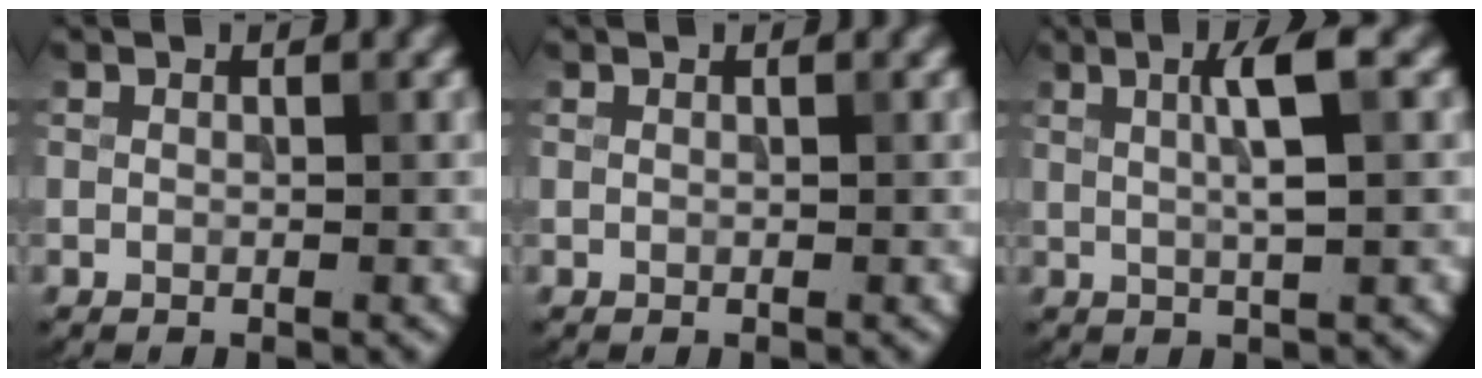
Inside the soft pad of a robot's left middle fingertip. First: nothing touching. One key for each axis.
{"total": 0.0}
{"total": 3.9, "fx": 1.0, "fy": 0.6, "fz": 3.7, "tx": -0.057, "ty": 0.009, "tz": 0.015}